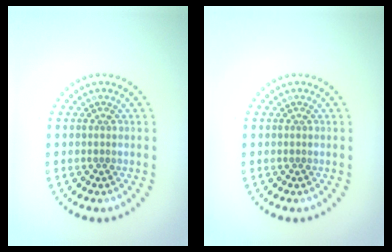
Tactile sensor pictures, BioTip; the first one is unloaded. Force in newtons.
{"total": 0.0}